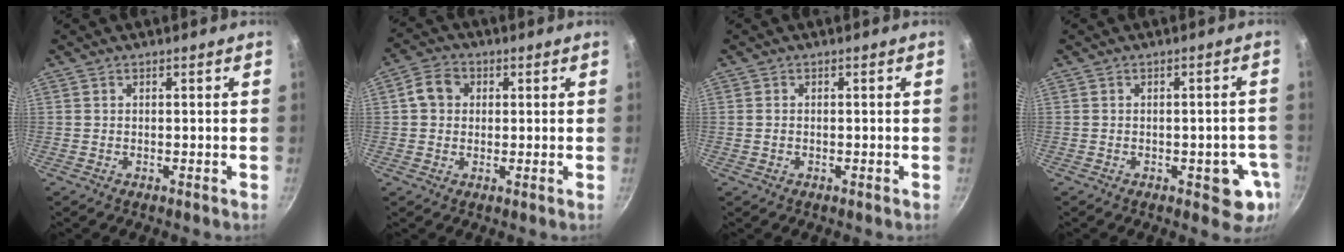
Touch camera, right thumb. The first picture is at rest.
{"total": 5.4, "force": [0.9, 4.6, 2.7], "torque": [-0.030, 0.010, 0.005]}
{"total": 0.9, "force": [-0.1, 0.8, 0.5], "torque": [-0.008, 0.002, -0.003]}
{"total": 6.8, "force": [-2.2, 3.5, 5.5], "torque": [-0.023, 0.010, -0.025]}